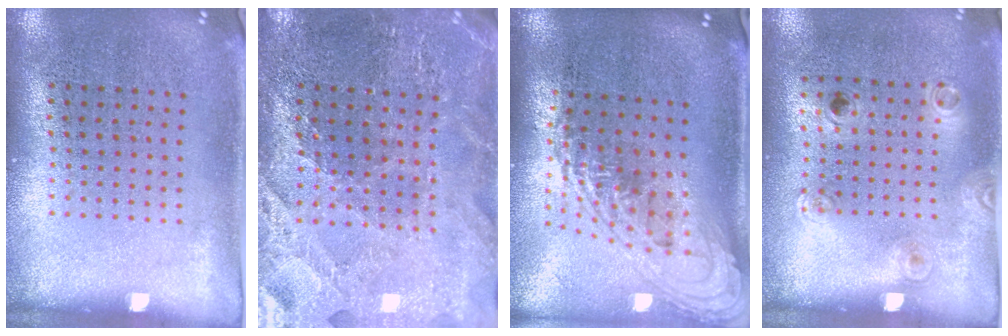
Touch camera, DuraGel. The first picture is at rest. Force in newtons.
{"total": 2.8, "press": 2.7, "slide": 0.3}
{"total": 2.2, "press": 1.6, "slide": 1.4}
{"total": 1.2, "press": 0.8, "slide": 0.8}